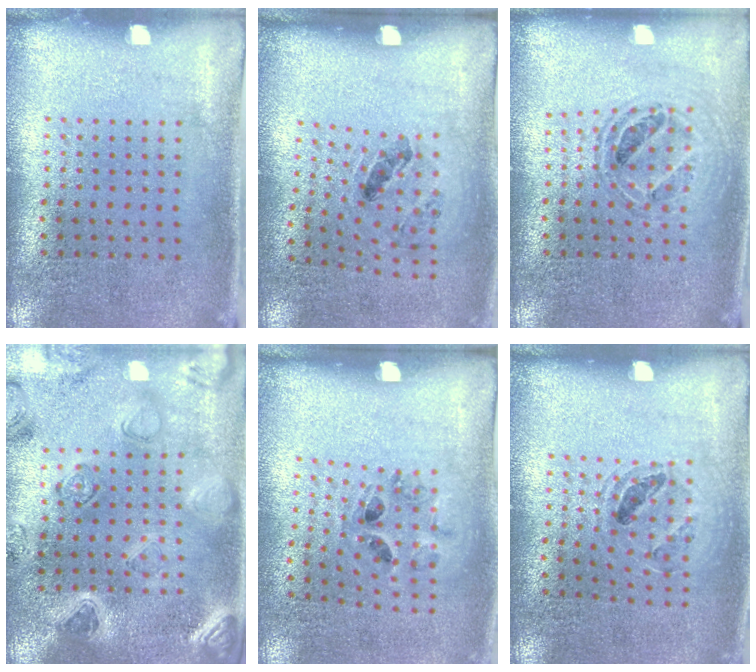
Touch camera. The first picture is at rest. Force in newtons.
{"total": 1.2, "press": 0.7, "slide": 0.9}
{"total": 0.8, "press": 0.8, "slide": 0.2}
{"total": 2.2, "press": 2.2, "slide": 0.2}
{"total": 1.2, "press": 0.8, "slide": 0.9}
{"total": 0.9, "press": 0.9, "slide": 0.1}